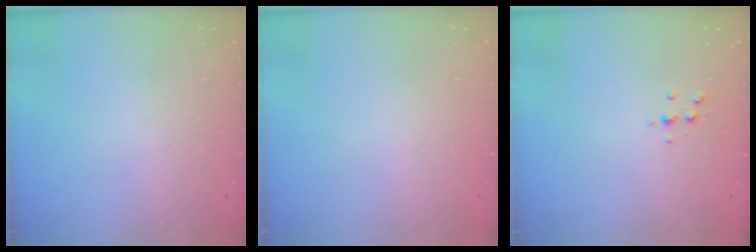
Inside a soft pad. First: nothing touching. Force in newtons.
{"total": 0.0}
{"total": 3.9, "press": 3.9, "slide": 0.6}